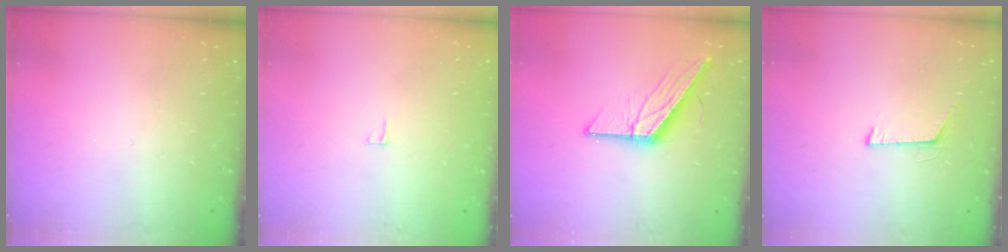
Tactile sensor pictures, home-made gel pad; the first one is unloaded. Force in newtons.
{"total": 2.0, "press": 2.0, "slide": 0.2}
{"total": 12.7, "press": 12.7, "slide": 0.6}
{"total": 5.9, "press": 5.6, "slide": 2.0}